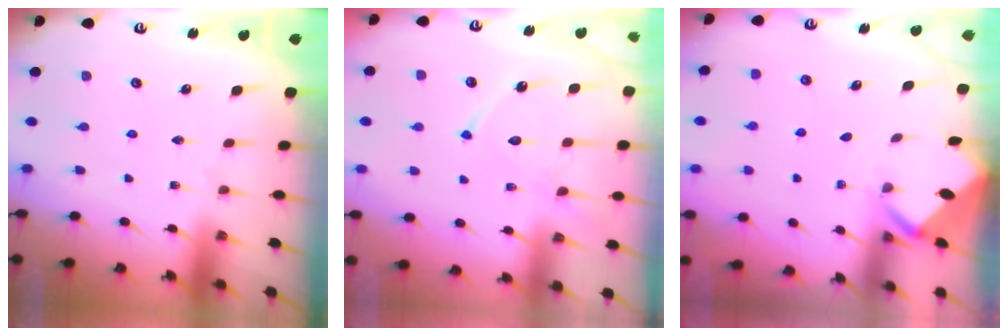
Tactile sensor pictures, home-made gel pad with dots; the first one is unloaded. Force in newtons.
{"total": 13.1, "press": 13.1, "slide": 1.1}
{"total": 1.9, "press": 1.9, "slide": 0.2}